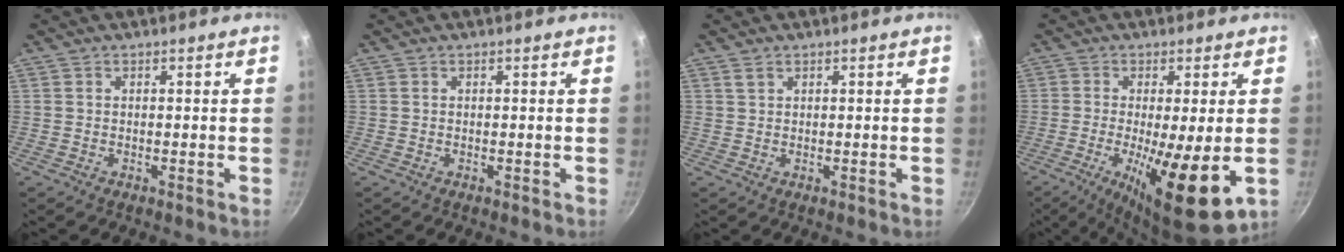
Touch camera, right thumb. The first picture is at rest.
{"total": 0.0}
{"total": 1.4, "force": [0.9, 0.8, 0.7], "torque": [-0.012, -0.001, 0.018]}
{"total": 13.5, "force": [-2.5, 2.8, 13.0], "torque": [-0.224, -0.017, -0.036]}